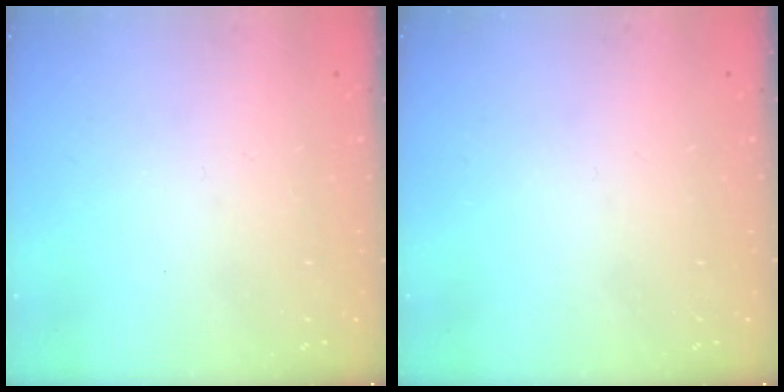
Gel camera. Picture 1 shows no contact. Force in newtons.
{"total": 0.0}